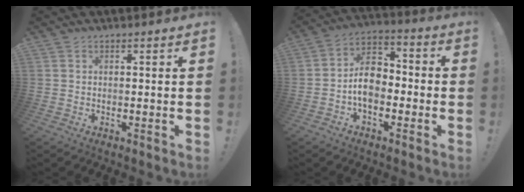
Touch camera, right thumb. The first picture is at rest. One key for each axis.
{"total": 11.5, "fx": -2.8, "fy": 8.1, "fz": 7.6, "tx": -0.141, "ty": 0.024, "tz": -0.047}